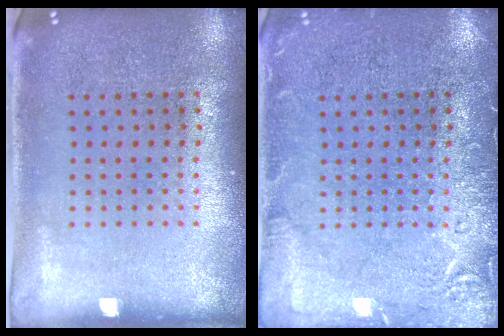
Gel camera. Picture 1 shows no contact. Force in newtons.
{"total": 2.9, "press": 2.9, "slide": 0.4}